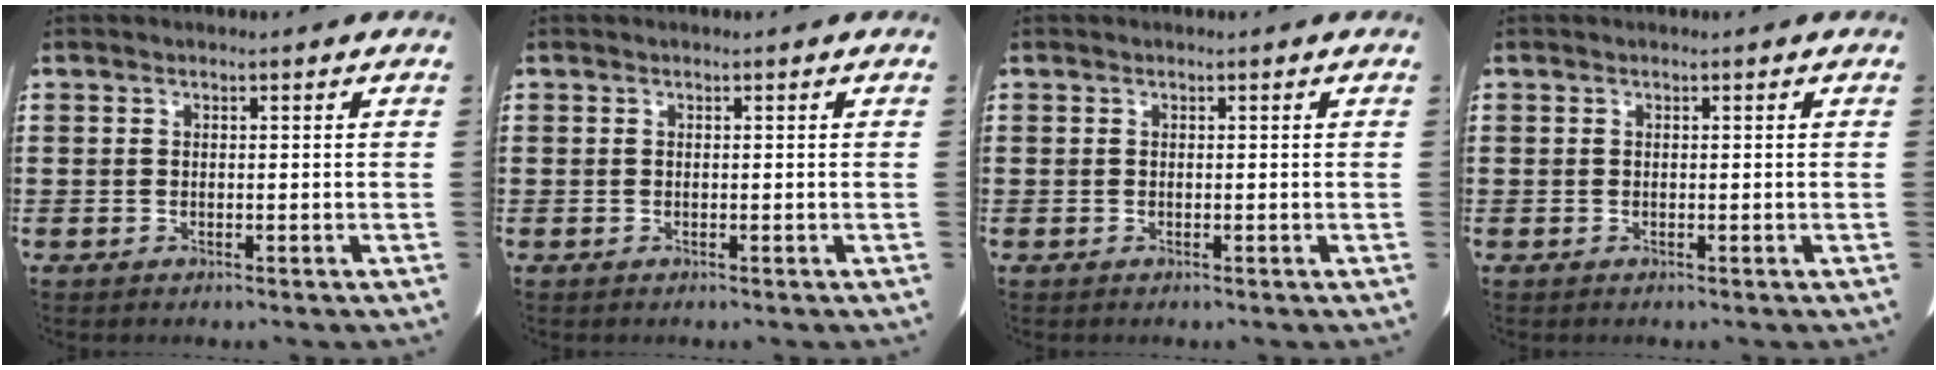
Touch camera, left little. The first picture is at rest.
{"total": 0.0}
{"total": 0.0}
{"total": 0.0}